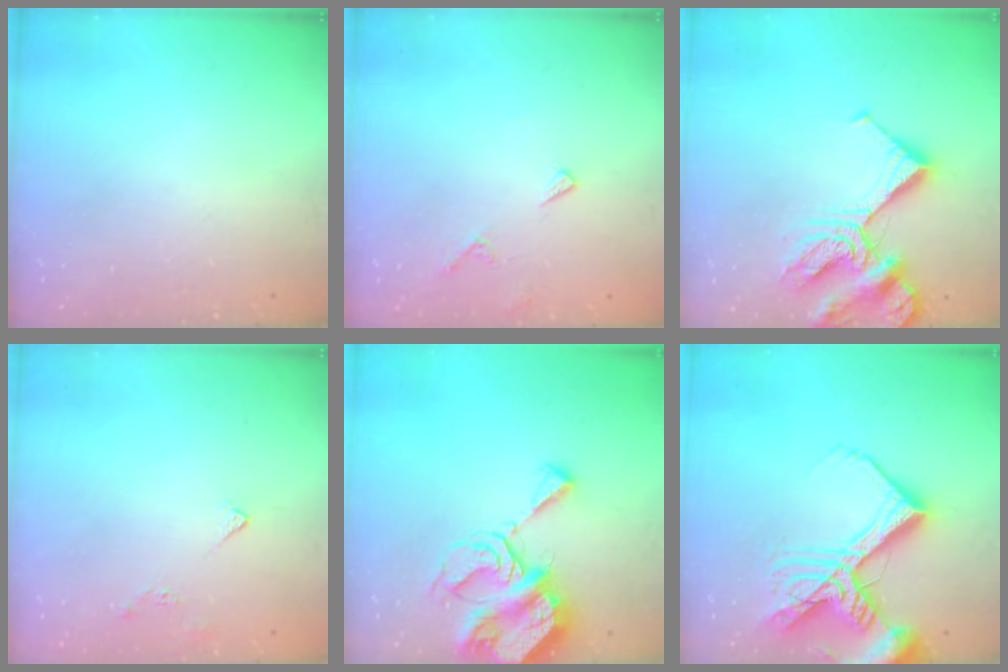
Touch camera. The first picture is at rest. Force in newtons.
{"total": 6.9, "press": 6.9, "slide": 0.5}
{"total": 12.8, "press": 12.6, "slide": 2.2}
{"total": 4.2, "press": 4.1, "slide": 0.7}
{"total": 10.2, "press": 10.1, "slide": 1.0}
{"total": 20.7, "press": 20.5, "slide": 2.6}